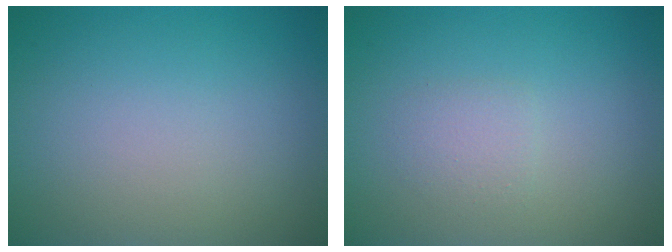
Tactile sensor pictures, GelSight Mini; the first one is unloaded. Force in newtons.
{"total": 1.3, "press": 1.3, "slide": 0.1}